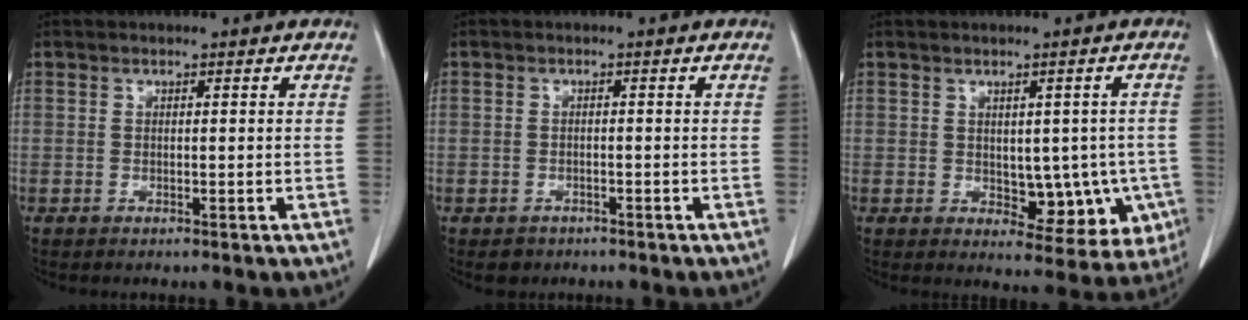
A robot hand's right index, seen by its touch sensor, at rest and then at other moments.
{"total": 2.0, "force": [-1.3, 1.6, 0.1], "torque": [-0.004, 0.005, -0.016]}
{"total": 8.7, "force": [-1.2, 5.0, 7.0], "torque": [-0.063, 0.010, -0.001]}